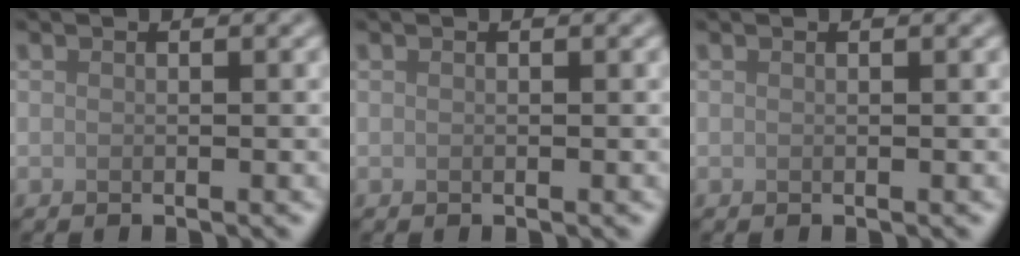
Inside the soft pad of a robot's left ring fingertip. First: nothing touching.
{"total": 0.0}
{"total": 0.0}